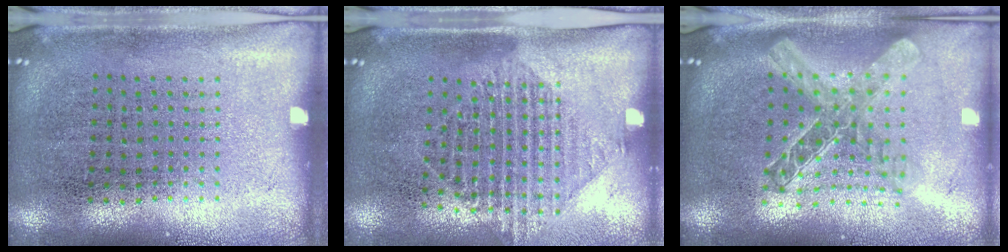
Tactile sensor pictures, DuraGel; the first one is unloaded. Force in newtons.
{"total": 1.5, "press": 1.3, "slide": 0.9}
{"total": 2.0, "press": 1.7, "slide": 1.1}